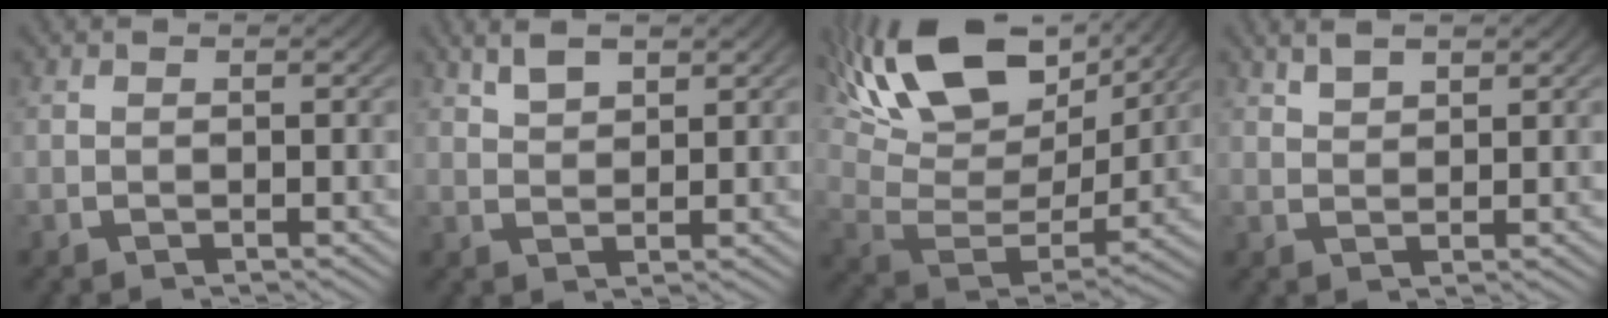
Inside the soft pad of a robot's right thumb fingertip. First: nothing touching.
{"total": 3.2, "force": [2.6, 1.1, 1.6], "torque": [-0.020, 0.005, 0.049]}
{"total": 12.1, "force": [5.4, 6.3, 8.8], "torque": [-0.180, -0.003, 0.089]}
{"total": 2.5, "force": [2.2, 0.7, 0.9], "torque": [-0.009, 0.005, 0.042]}